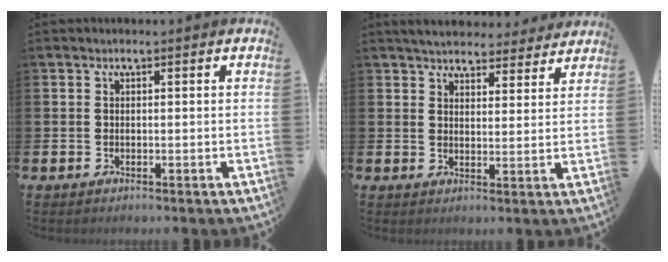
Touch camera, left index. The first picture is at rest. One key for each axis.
{"total": 5.1, "fx": 4.9, "fy": 1.1, "fz": 0.5, "tx": -0.018, "ty": -0.031, "tz": 0.086}